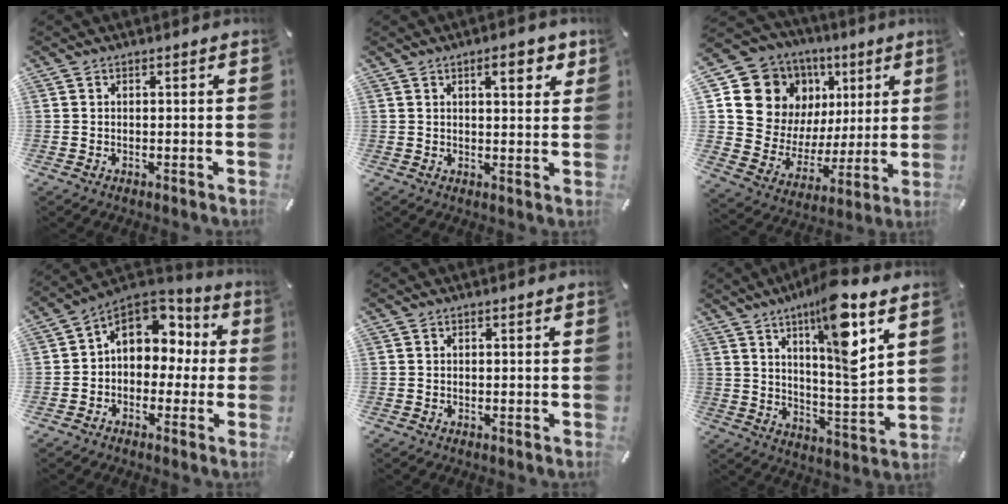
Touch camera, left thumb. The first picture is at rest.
{"total": 6.0, "force": [3.1, 2.1, 4.8], "torque": [-0.060, -0.009, 0.044]}
{"total": 13.6, "force": [6.8, 11.3, 3.4], "torque": [-0.061, -0.058, 0.134]}
{"total": 10.6, "force": [2.6, 8.5, 5.9], "torque": [-0.090, -0.011, 0.050]}
{"total": 0.0}
{"total": 15.0, "force": [8.2, 3.3, 12.2], "torque": [-0.191, -0.044, 0.129]}